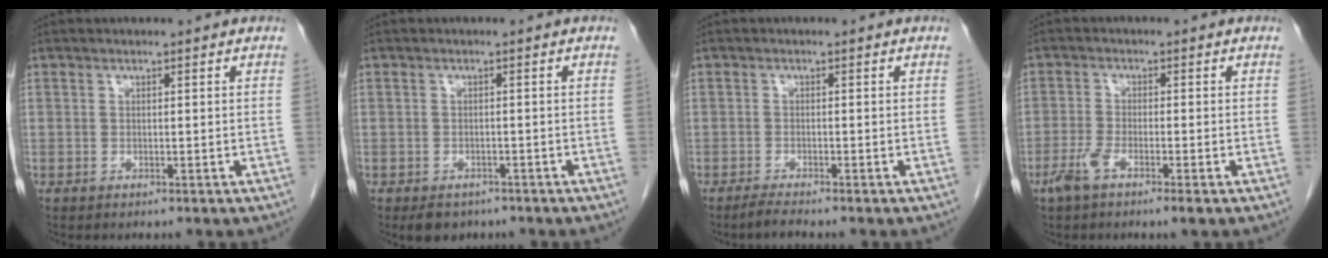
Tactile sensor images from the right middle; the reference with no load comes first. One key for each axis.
{"total": 3.5, "fx": -2.6, "fy": 2.1, "fz": 1.1, "tx": -0.017, "ty": -0.002, "tz": -0.032}
{"total": 1.8, "fx": -1.6, "fy": -0.3, "fz": 0.8, "tx": -0.028, "ty": -0.009, "tz": -0.031}
{"total": 4.1, "fx": -2.5, "fy": 0.6, "fz": 3.2, "tx": -0.068, "ty": -0.007, "tz": -0.050}